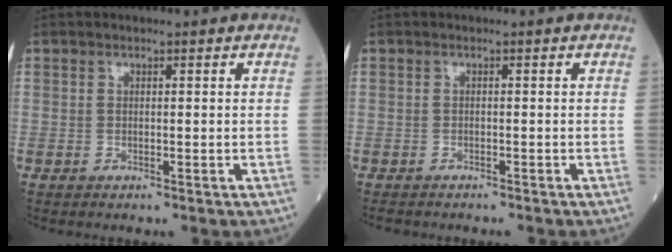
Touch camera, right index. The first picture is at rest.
{"total": 2.9, "force": [-2.6, 1.0, 0.8], "torque": [-0.010, -0.005, -0.035]}